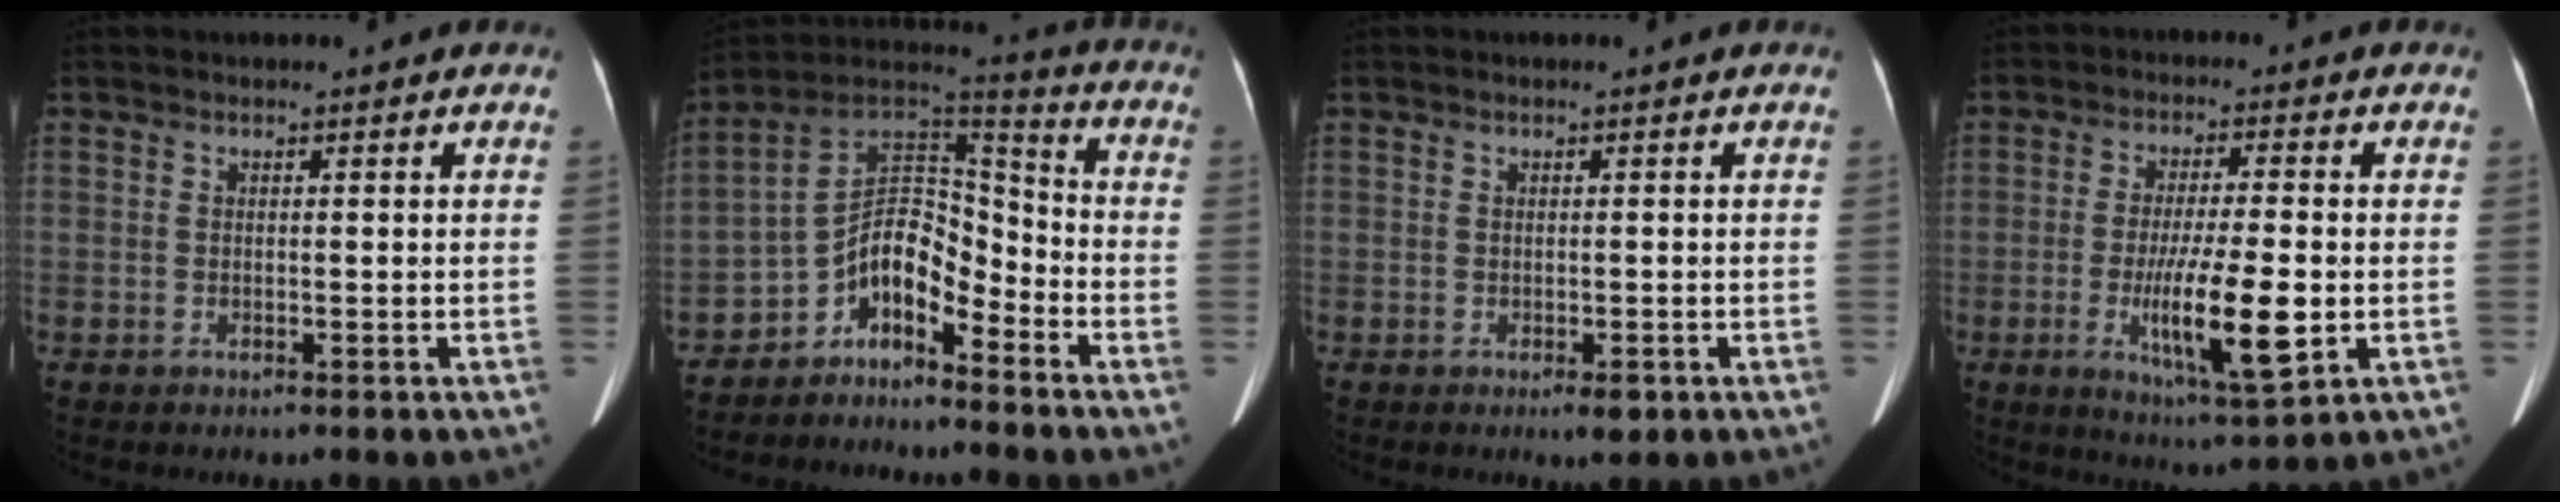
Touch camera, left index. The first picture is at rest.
{"total": 10.3, "force": [-7.1, 4.3, 6.0], "torque": [-0.101, 0.053, -0.128]}
{"total": 1.6, "force": [-0.8, 0.5, 1.2], "torque": [-0.018, -0.002, -0.007]}
{"total": 11.3, "force": [-2.5, 1.3, 10.9], "torque": [-0.194, -0.024, -0.041]}